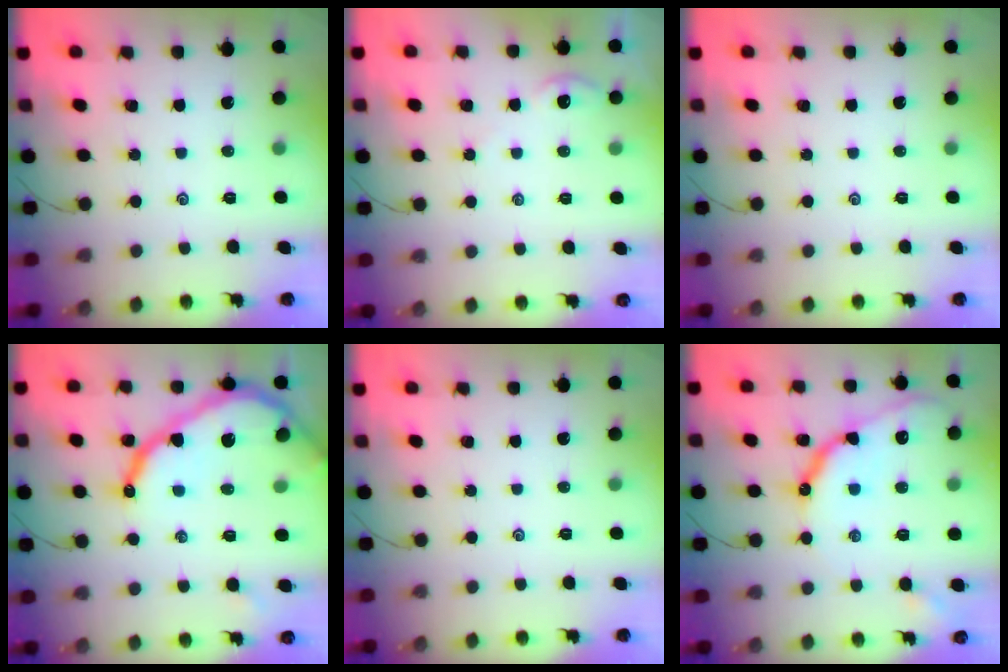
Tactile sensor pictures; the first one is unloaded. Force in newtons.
{"total": 1.3, "press": 1.2, "slide": 0.4}
{"total": 0.0}
{"total": 18.7, "press": 18.6, "slide": 1.1}
{"total": 0.0}
{"total": 13.1, "press": 13.1, "slide": 0.7}